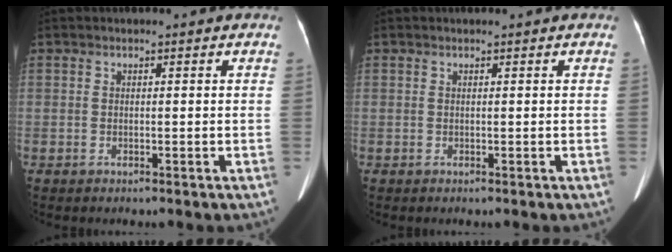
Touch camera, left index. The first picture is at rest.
{"total": 0.0}